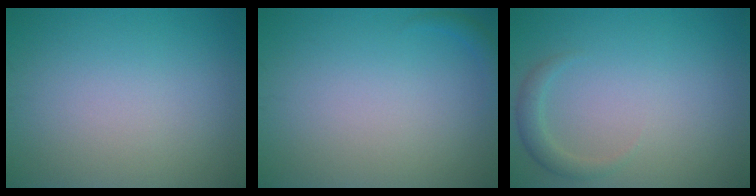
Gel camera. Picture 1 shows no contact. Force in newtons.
{"total": 0.7, "press": 0.7, "slide": 0.1}
{"total": 1.6, "press": 1.6, "slide": 0.2}